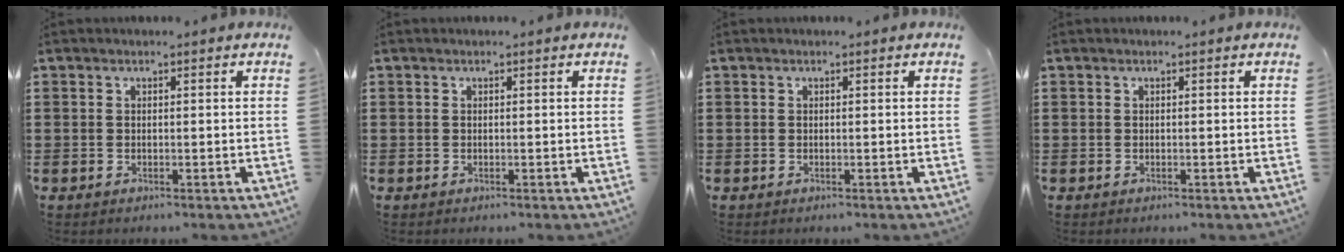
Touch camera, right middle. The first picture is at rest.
{"total": 0.0}
{"total": 0.0}
{"total": 0.0}